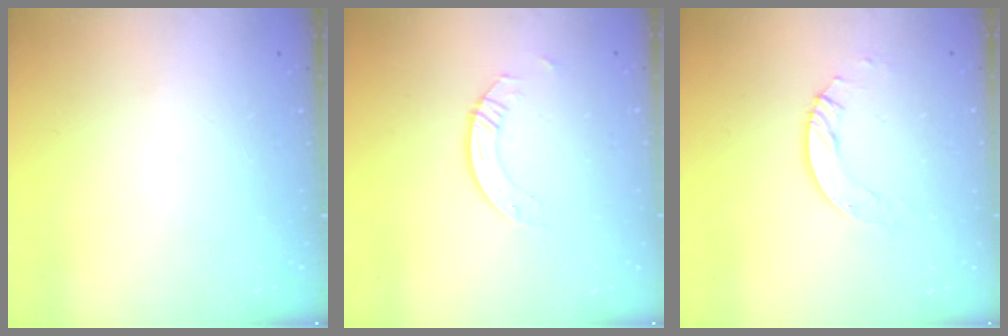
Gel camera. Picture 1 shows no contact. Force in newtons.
{"total": 3.2, "press": 3.1, "slide": 0.3}
{"total": 5.6, "press": 5.5, "slide": 0.5}